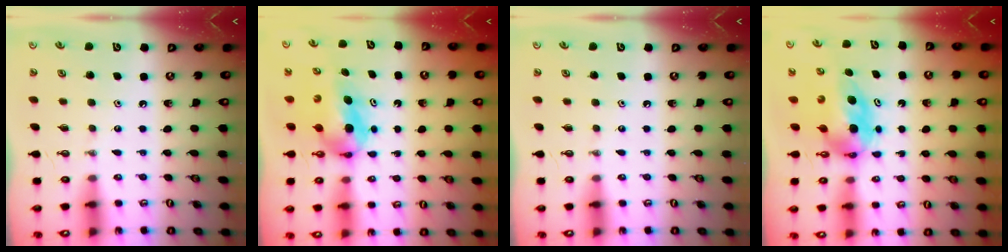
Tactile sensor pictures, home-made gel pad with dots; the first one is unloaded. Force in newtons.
{"total": 5.7, "press": 5.4, "slide": 1.9}
{"total": 0.0}
{"total": 5.7, "press": 5.5, "slide": 1.5}